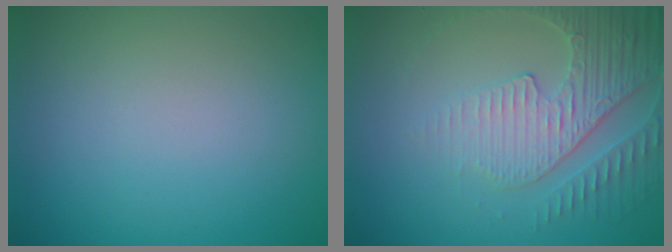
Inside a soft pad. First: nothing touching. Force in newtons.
{"total": 4.0, "press": 3.9, "slide": 1.0}